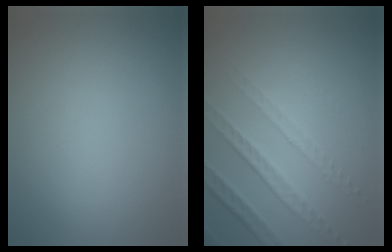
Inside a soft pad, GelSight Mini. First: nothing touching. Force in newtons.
{"total": 4.8, "press": 3.4, "slide": 3.3}